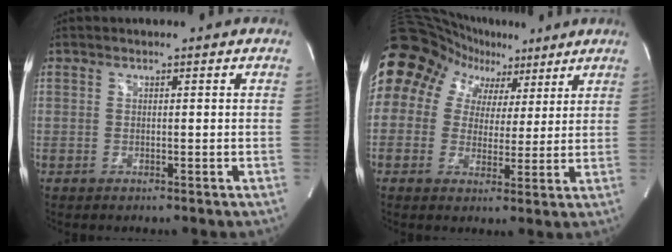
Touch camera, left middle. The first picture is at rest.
{"total": 17.7, "force": [9.8, 13.4, 6.1], "torque": [-0.157, 0.081, 0.169]}